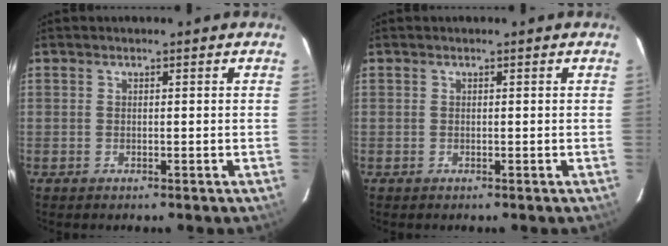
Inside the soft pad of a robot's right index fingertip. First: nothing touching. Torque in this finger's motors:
{"motor_torque": [0.00, 0.00, 0.00, 0.00]}